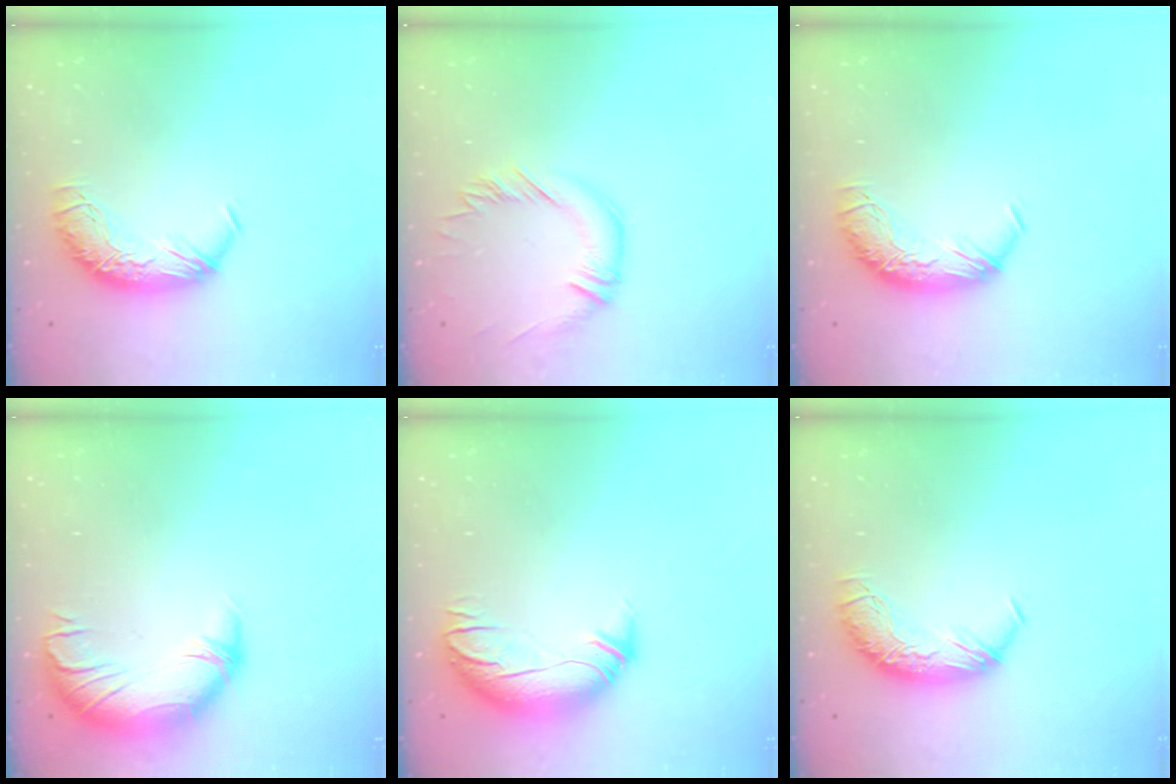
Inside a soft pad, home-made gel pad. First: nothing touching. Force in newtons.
{"total": 0.9, "press": 0.8, "slide": 0.4}
{"total": 0.0}
{"total": 3.5, "press": 2.8, "slide": 2.1}
{"total": 3.0, "press": 1.0, "slide": 2.8}
{"total": 0.0}